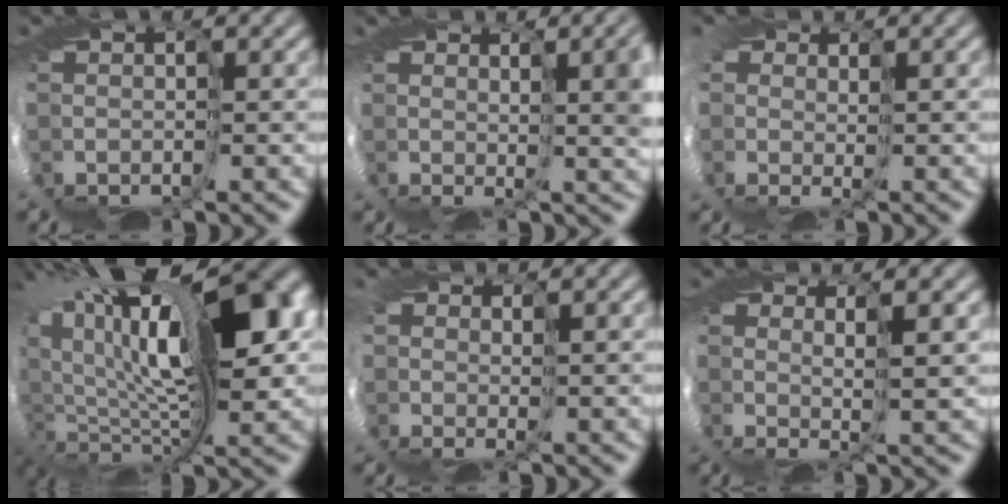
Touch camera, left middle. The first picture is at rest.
{"total": 5.9, "force": [1.6, 1.6, 5.4], "torque": [-0.073, 0.006, 0.027]}
{"total": 4.3, "force": [0.5, 3.2, 2.8], "torque": [-0.037, 0.001, 0.000]}
{"total": 16.0, "force": [5.8, 7.9, 12.6], "torque": [-0.231, 0.008, 0.109]}
{"total": 1.0, "force": [0.6, 0.5, 0.6], "torque": [-0.017, 0.001, 0.008]}
{"total": 2.0, "force": [1.2, -0.7, 1.4], "torque": [-0.025, 0.002, 0.021]}